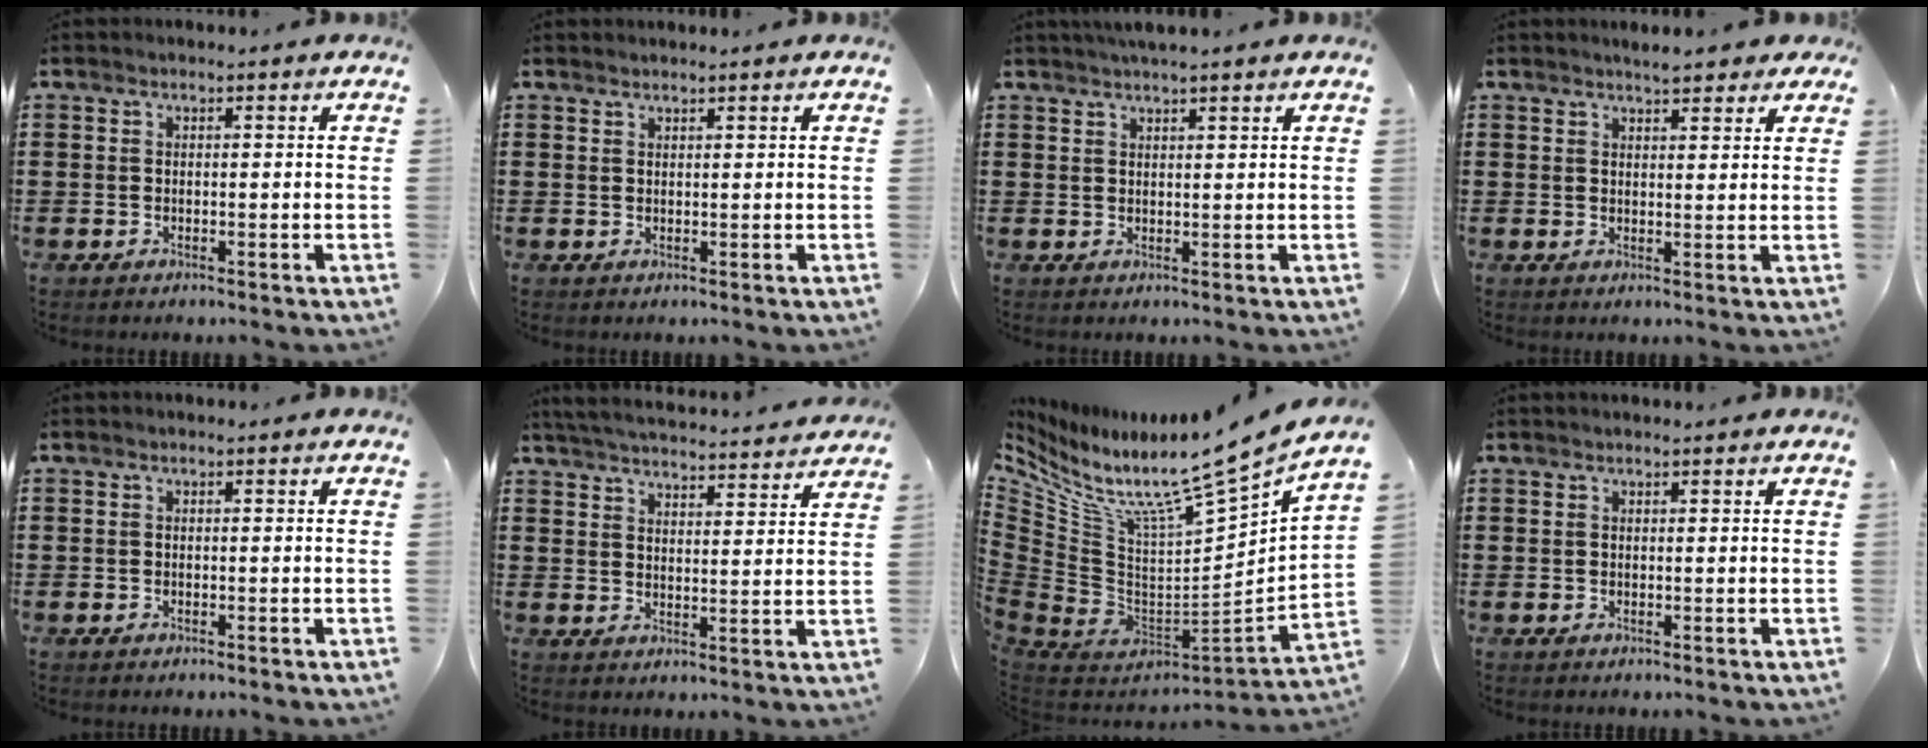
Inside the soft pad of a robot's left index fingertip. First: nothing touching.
{"total": 0.9, "force": [0.9, 0.0, 0.1], "torque": [-0.004, -0.002, 0.018]}
{"total": 2.0, "force": [1.8, -0.1, 0.7], "torque": [-0.018, 0.001, 0.035]}
{"total": 3.2, "force": [2.9, 0.7, 1.2], "torque": [-0.022, -0.003, 0.051]}
{"total": 0.0}
{"total": 4.5, "force": [4.4, -0.5, 0.5], "torque": [-0.031, -0.034, 0.074]}
{"total": 11.2, "force": [9.3, 1.0, 6.1], "torque": [-0.119, -0.094, 0.144]}
{"total": 0.5, "force": [0.5, 0.0, 0.2], "torque": [-0.005, -0.002, 0.011]}